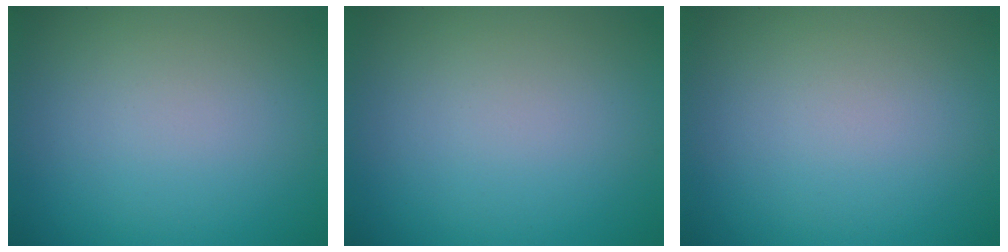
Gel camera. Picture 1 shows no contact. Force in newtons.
{"total": 0.0}
{"total": 0.0}